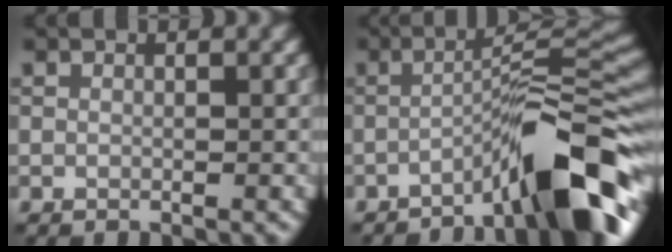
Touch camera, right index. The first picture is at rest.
{"total": 9.8, "force": [-5.7, 1.6, 7.8], "torque": [-0.100, 0.026, -0.099]}